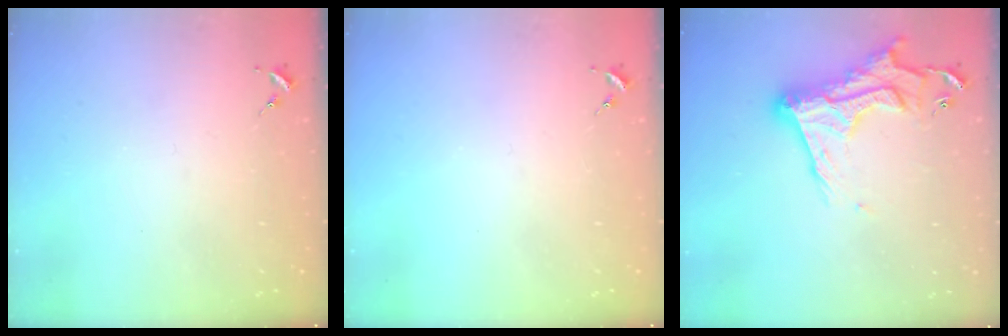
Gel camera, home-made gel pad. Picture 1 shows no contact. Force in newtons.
{"total": 0.0}
{"total": 19.0, "press": 18.9, "slide": 1.5}